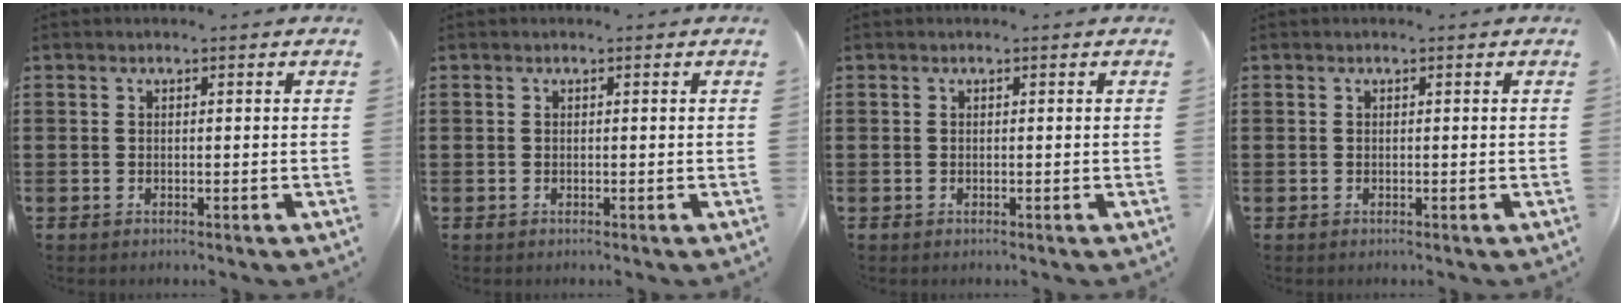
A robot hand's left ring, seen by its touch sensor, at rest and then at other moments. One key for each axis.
{"total": 0.0}
{"total": 0.0}
{"total": 0.0}